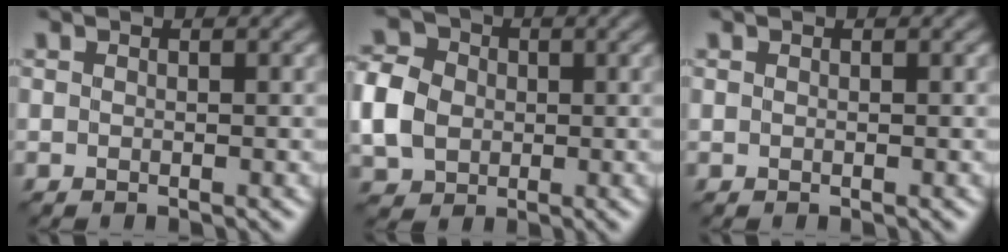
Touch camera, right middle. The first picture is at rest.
{"total": 5.8, "force": [-0.3, 4.9, 3.1], "torque": [-0.084, 0.008, -0.007]}
{"total": 0.0}